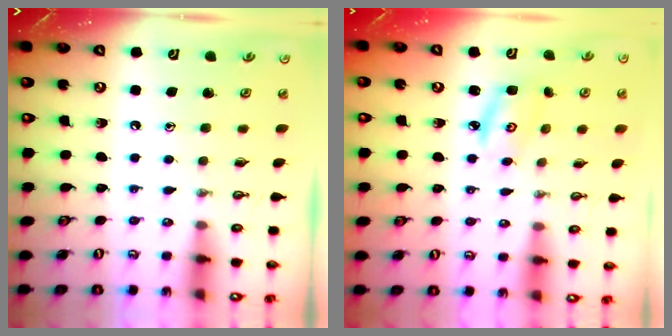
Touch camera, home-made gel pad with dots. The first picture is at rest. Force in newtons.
{"total": 3.8, "press": 3.8, "slide": 0.2}